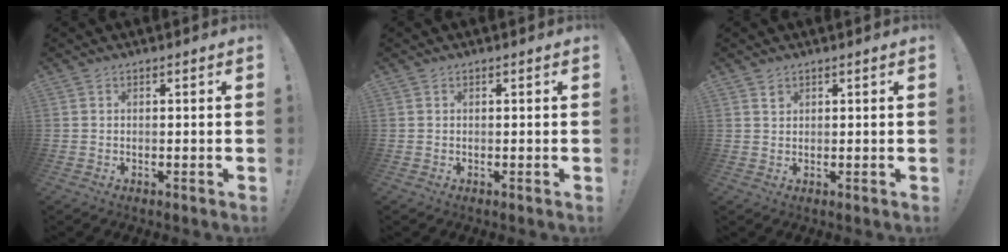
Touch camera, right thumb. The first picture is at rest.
{"total": 0.0}
{"total": 1.5, "force": [1.0, 1.0, 0.3], "torque": [0.002, -0.004, 0.018]}